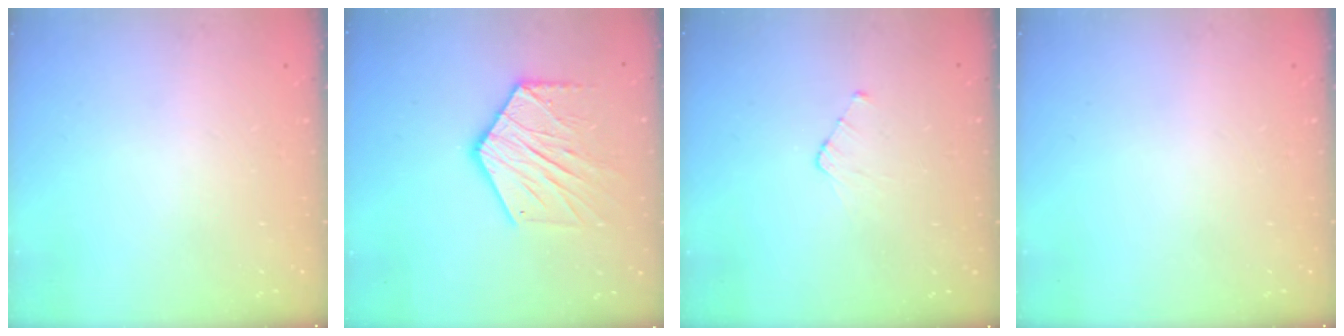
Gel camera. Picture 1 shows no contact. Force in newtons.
{"total": 15.4, "press": 15.4, "slide": 1.0}
{"total": 2.5, "press": 2.5, "slide": 0.3}
{"total": 0.0}